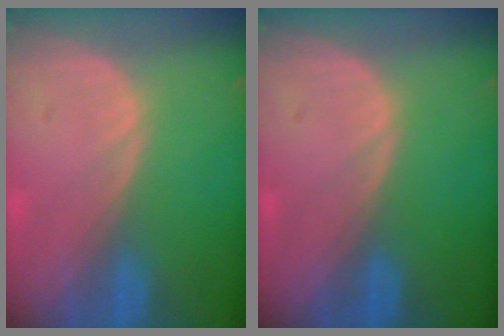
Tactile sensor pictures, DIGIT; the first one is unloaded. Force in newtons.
{"total": 0.0}